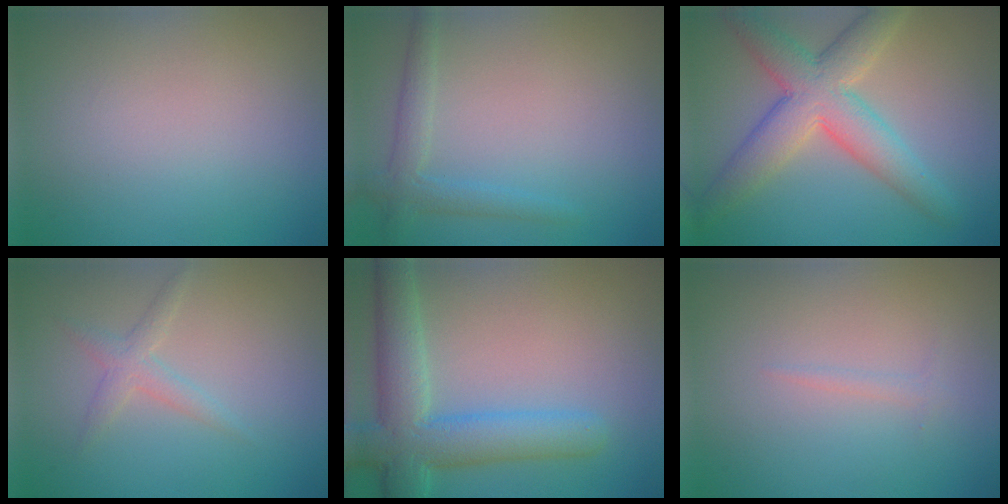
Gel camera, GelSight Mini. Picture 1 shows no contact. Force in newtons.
{"total": 2.3, "press": 2.3, "slide": 0.1}
{"total": 6.9, "press": 6.9, "slide": 0.2}
{"total": 1.8, "press": 1.8, "slide": 0.1}
{"total": 7.2, "press": 7.1, "slide": 0.5}
{"total": 0.7, "press": 0.7, "slide": 0.0}